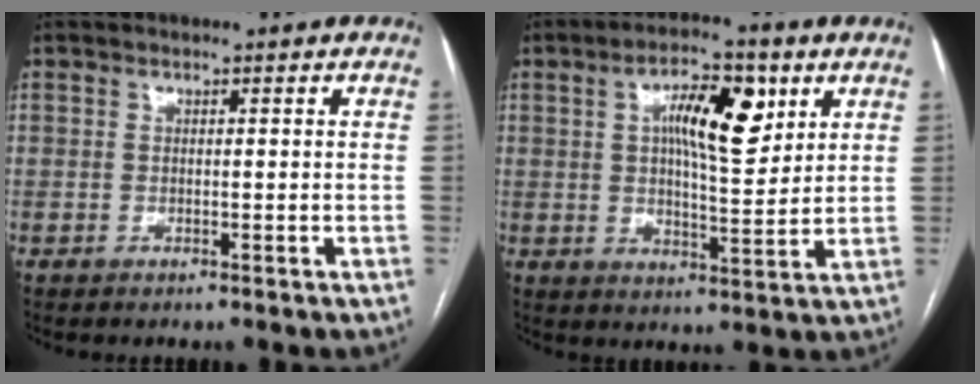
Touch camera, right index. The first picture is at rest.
{"total": 11.0, "force": [4.0, 3.4, 9.7], "torque": [-0.159, 0.012, 0.066]}